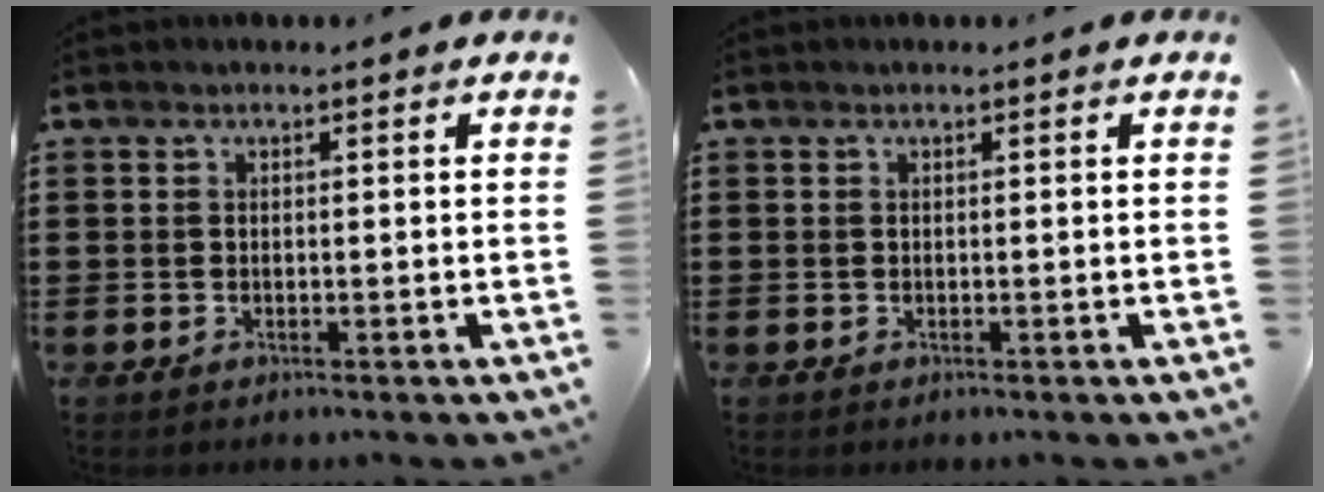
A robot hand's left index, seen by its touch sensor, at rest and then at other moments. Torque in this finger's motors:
{"motor_torque": [0.00, 0.00, -0.02, 0.00]}